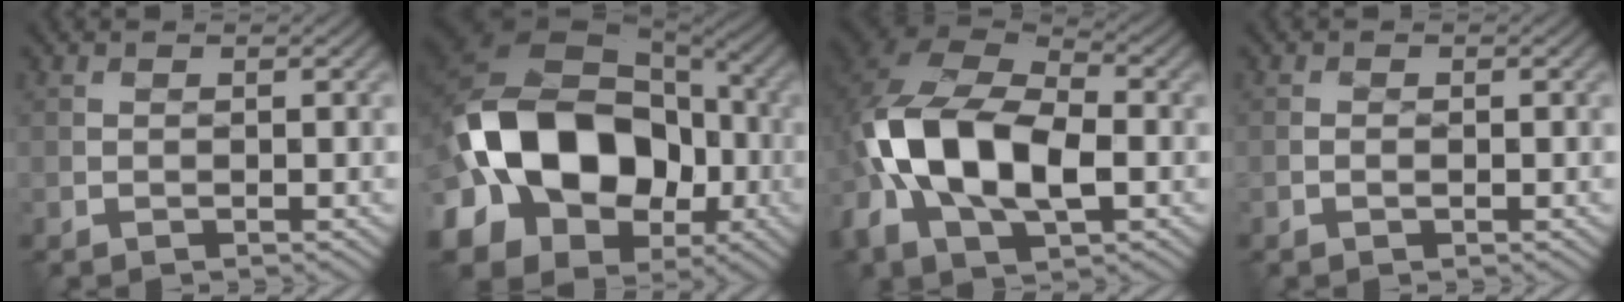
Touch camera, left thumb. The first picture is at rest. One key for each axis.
{"total": 18.9, "fx": -3.5, "fy": 14.0, "fz": 12.2, "tx": -0.238, "ty": -0.025, "tz": -0.051}
{"total": 15.7, "fx": -2.3, "fy": 9.4, "fz": 12.4, "tx": -0.272, "ty": -0.003, "tz": -0.054}
{"total": 0.6, "fx": -0.3, "fy": 0.3, "fz": 0.5, "tx": -0.011, "ty": 0.003, "tz": -0.006}